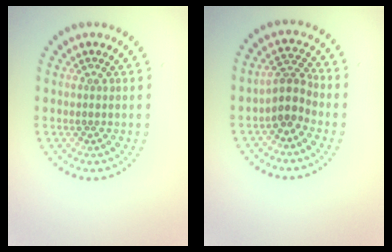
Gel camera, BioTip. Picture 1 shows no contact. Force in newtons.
{"total": 2.6, "press": 2.0, "slide": 1.7}